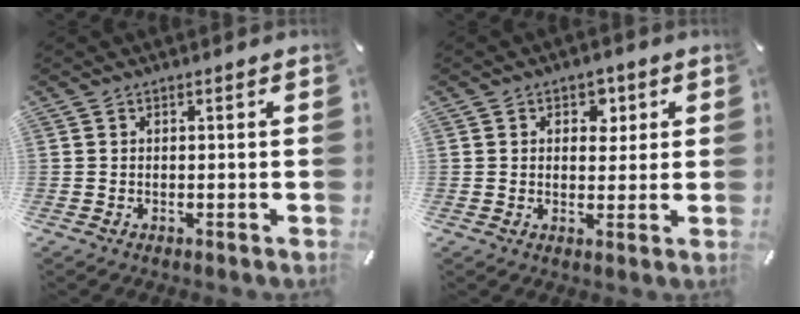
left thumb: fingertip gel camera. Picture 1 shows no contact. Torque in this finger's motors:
{"motor_torque": [0.22, -0.19, 0.06, 0.06, -0.04]}